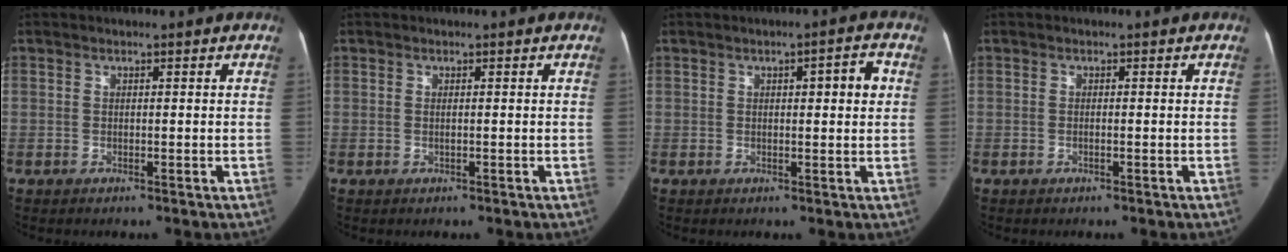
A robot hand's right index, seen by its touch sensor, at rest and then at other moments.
{"total": 0.7, "force": [-0.1, 0.2, 0.6], "torque": [-0.015, -0.001, -0.001]}
{"total": 4.1, "force": [0.9, 1.1, 3.9], "torque": [-0.054, 0.017, 0.012]}
{"total": 0.6, "force": [-0.2, 0.2, 0.6], "torque": [-0.013, 0.001, -0.005]}